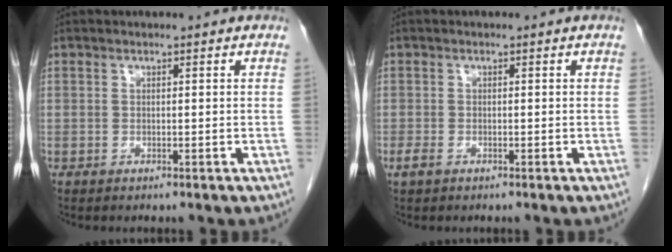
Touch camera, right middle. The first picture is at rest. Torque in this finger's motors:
{"motor_torque": [-0.02, 0.03, 0.04, 0.03]}